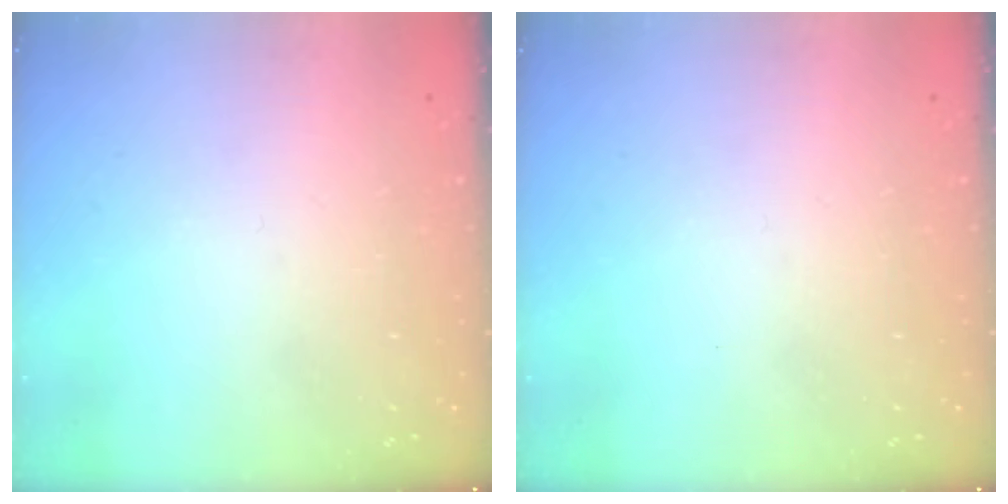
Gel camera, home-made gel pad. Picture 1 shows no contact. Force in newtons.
{"total": 0.0}